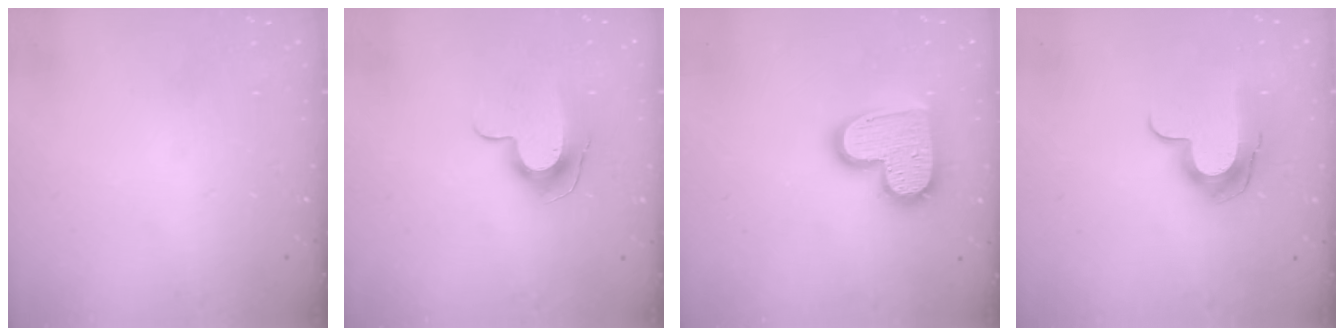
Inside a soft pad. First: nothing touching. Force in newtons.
{"total": 9.3, "press": 9.3, "slide": 0.3}
{"total": 14.3, "press": 14.2, "slide": 0.7}
{"total": 10.4, "press": 10.3, "slide": 1.0}